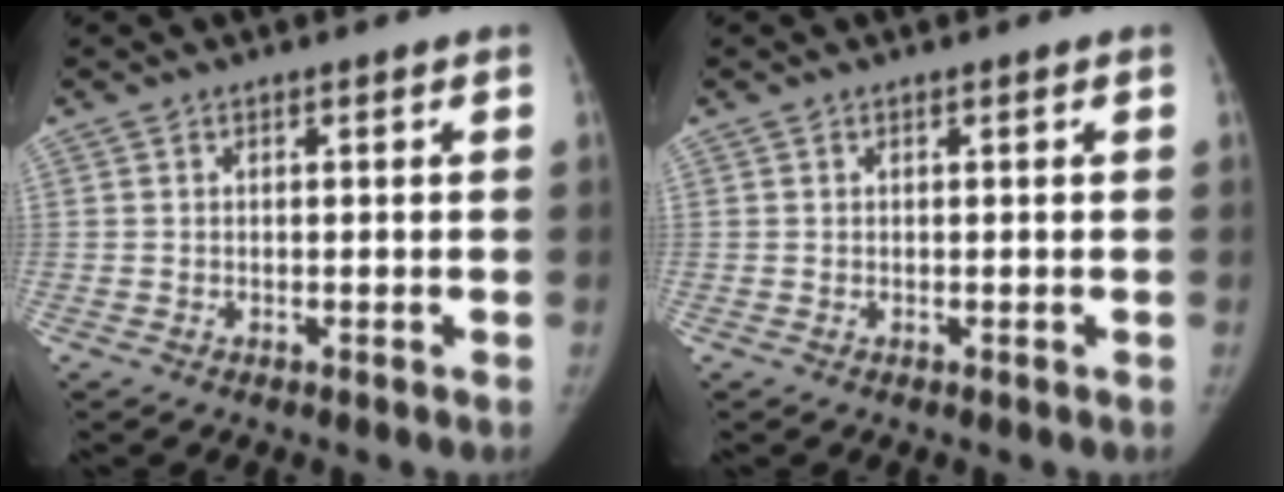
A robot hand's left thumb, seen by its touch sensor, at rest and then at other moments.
{"total": 0.0}